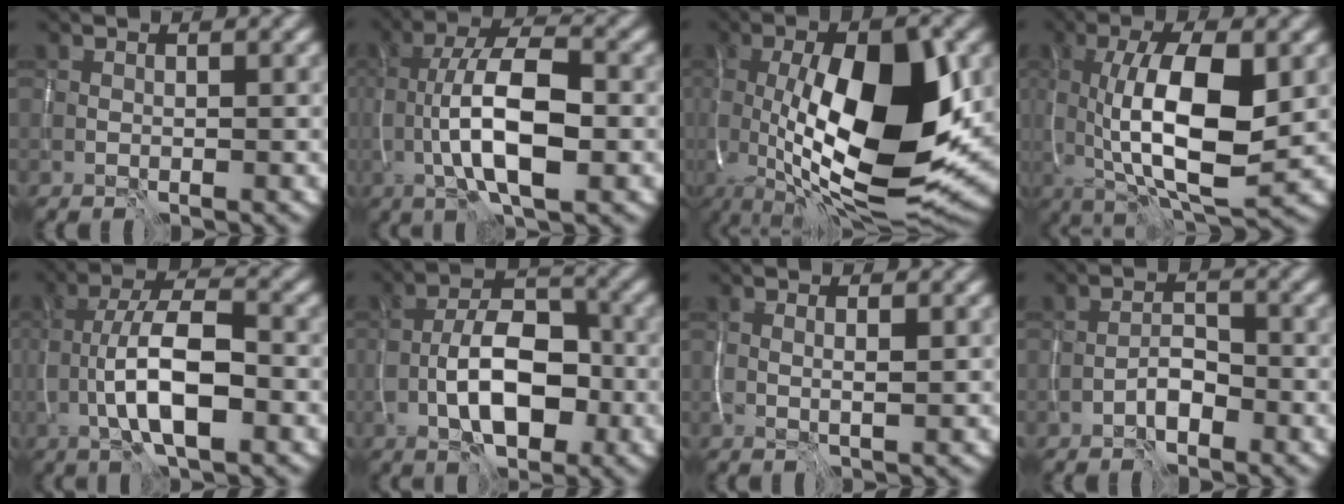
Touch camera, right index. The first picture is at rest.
{"total": 8.9, "force": [-1.3, 3.3, 8.1], "torque": [-0.143, 0.008, -0.026]}
{"total": 14.2, "force": [-0.1, 5.4, 13.1], "torque": [-0.210, -0.005, -0.001]}
{"total": 10.2, "force": [0.0, 3.5, 9.6], "torque": [-0.154, -0.007, 0.002]}
{"total": 7.5, "force": [-2.3, 2.6, 6.7], "torque": [-0.117, 0.013, -0.045]}
{"total": 7.2, "force": [-2.6, 3.4, 5.8], "torque": [-0.091, 0.012, -0.049]}
{"total": 1.2, "force": [0.3, 0.2, 1.1], "torque": [-0.013, -0.001, 0.003]}
{"total": 2.2, "force": [-1.7, 0.7, 1.2], "torque": [-0.014, 0.007, -0.033]}